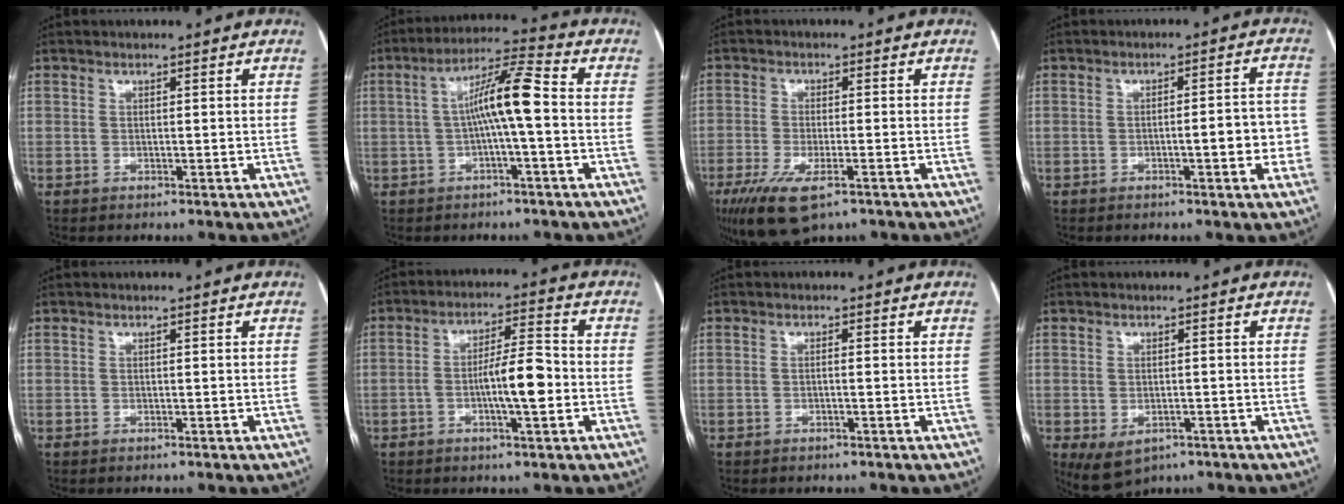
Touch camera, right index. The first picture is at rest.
{"total": 8.6, "force": [-0.4, 0.4, 8.6], "torque": [-0.152, 0.026, -0.010]}
{"total": 9.5, "force": [-5.6, 2.8, 7.1], "torque": [-0.130, -0.021, -0.092]}
{"total": 5.9, "force": [-1.6, 1.3, 5.6], "torque": [-0.068, 0.022, -0.017]}
{"total": 0.0}
{"total": 8.1, "force": [-1.8, 1.3, 7.8], "torque": [-0.137, 0.014, -0.030]}
{"total": 0.7, "force": [-0.1, 0.1, 0.7], "torque": [-0.010, 0.004, 0.000]}
{"total": 5.8, "force": [-2.9, 3.5, 3.6], "torque": [-0.065, -0.005, -0.034]}